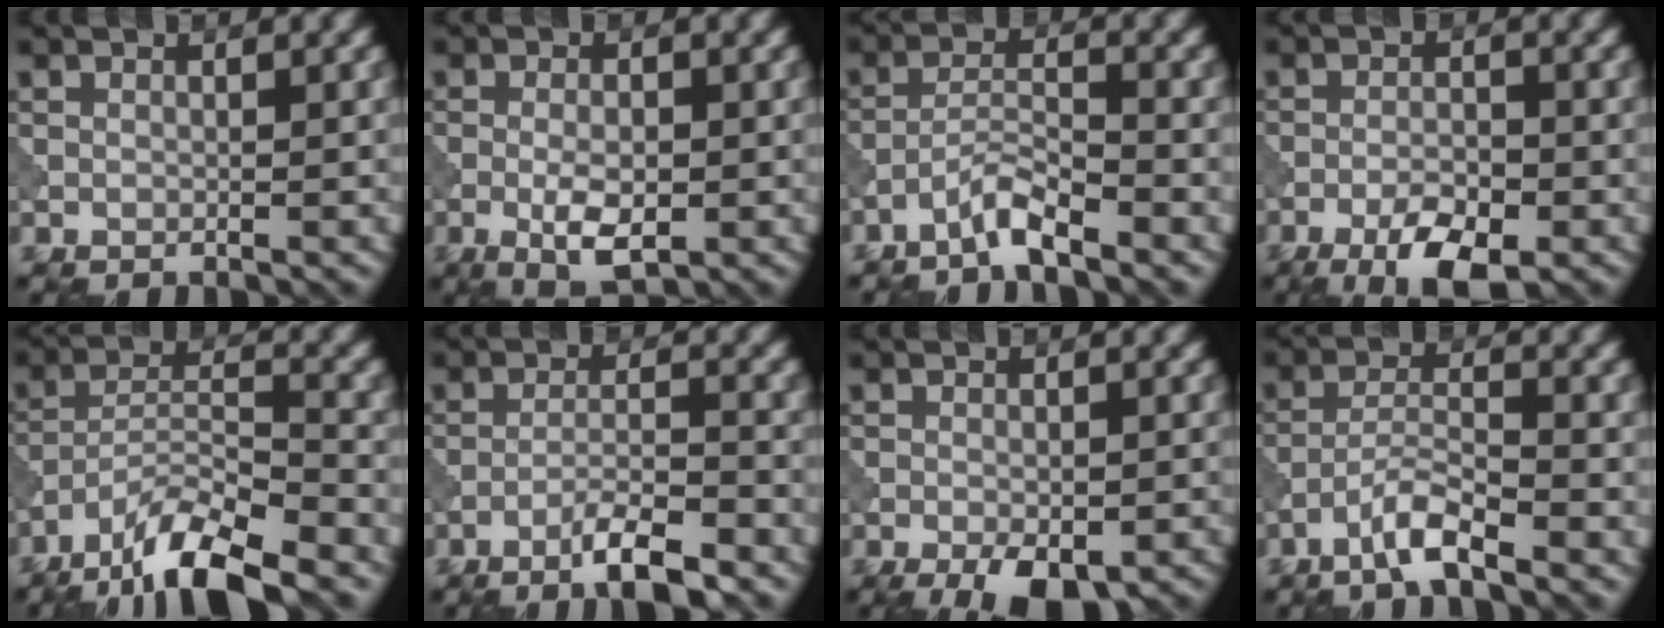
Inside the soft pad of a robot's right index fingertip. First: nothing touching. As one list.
[{"total": 3.7, "force": [-1.0, 1.5, 3.2], "torque": [-0.060, -0.003, -0.019]}, {"total": 3.1, "force": [-2.5, 0.3, 1.8], "torque": [-0.035, 0.011, -0.056]}, {"total": 5.4, "force": [-3.1, 1.9, 4.0], "torque": [-0.069, 0.001, -0.054]}, {"total": 9.1, "force": [-6.9, 2.1, 5.5], "torque": [-0.094, 0.005, -0.129]}, {"total": 4.9, "force": [-3.4, 0.5, 3.5], "torque": [-0.061, 0.008, -0.064]}, {"total": 6.0, "force": [-3.5, 2.3, 4.3], "torque": [-0.057, -0.002, -0.049]}, {"total": 3.6, "force": [-2.6, 0.4, 2.5], "torque": [-0.048, 0.010, -0.059]}]